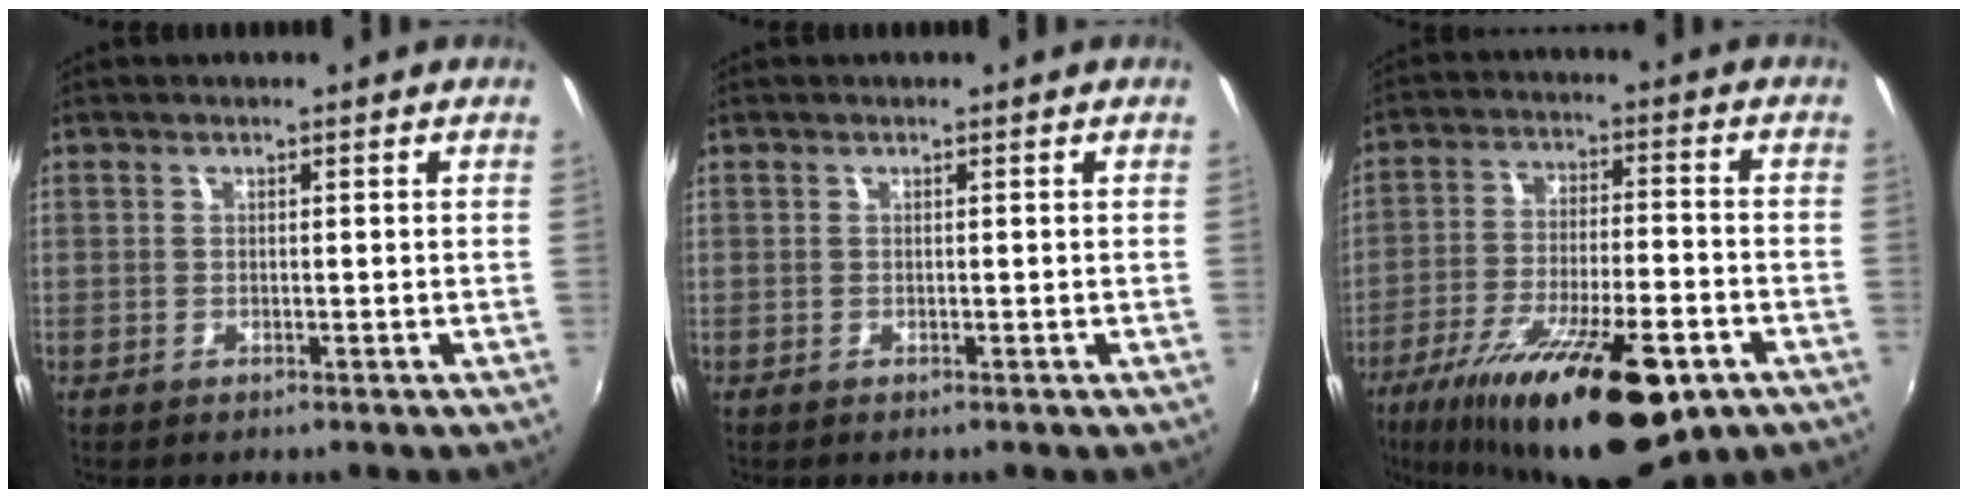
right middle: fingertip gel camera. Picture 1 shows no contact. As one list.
[{"total": 0.0}, {"total": 22.9, "force": [-13.8, 6.7, 17.0], "torque": [-0.299, -0.049, -0.215]}]